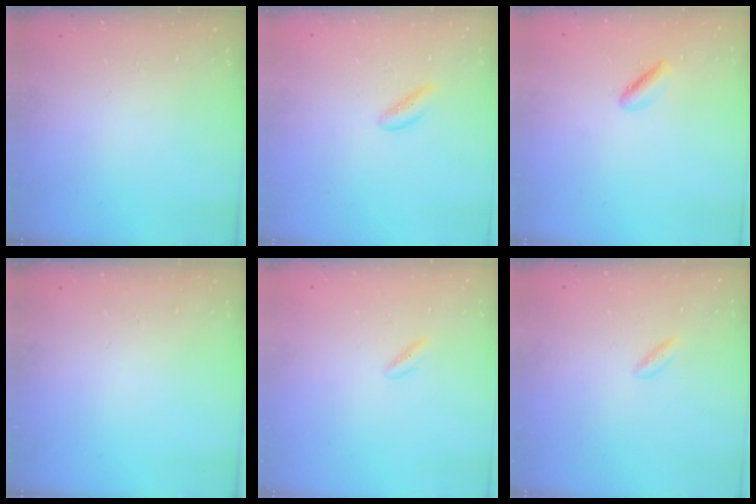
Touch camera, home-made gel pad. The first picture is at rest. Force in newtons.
{"total": 1.4, "press": 1.3, "slide": 0.4}
{"total": 1.7, "press": 1.6, "slide": 0.5}
{"total": 0.0}
{"total": 2.7, "press": 2.5, "slide": 0.9}
{"total": 1.5, "press": 1.2, "slide": 0.9}